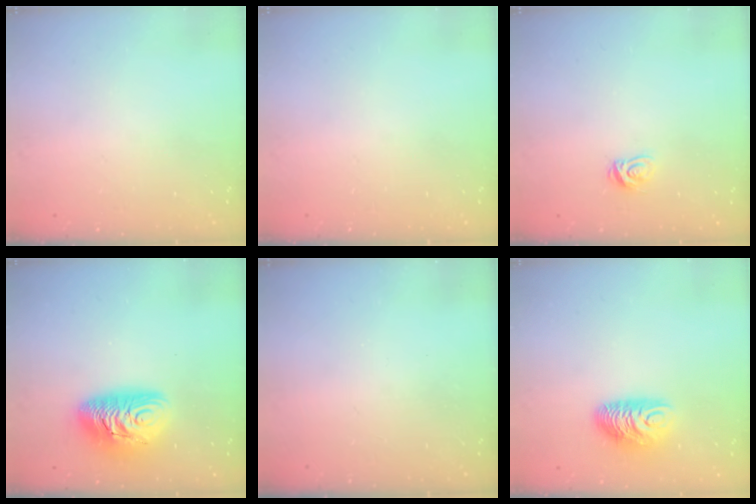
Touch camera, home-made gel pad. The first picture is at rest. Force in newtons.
{"total": 0.0}
{"total": 4.6, "press": 4.6, "slide": 0.5}
{"total": 12.0, "press": 11.9, "slide": 1.2}
{"total": 0.0}
{"total": 9.5, "press": 9.4, "slide": 0.8}